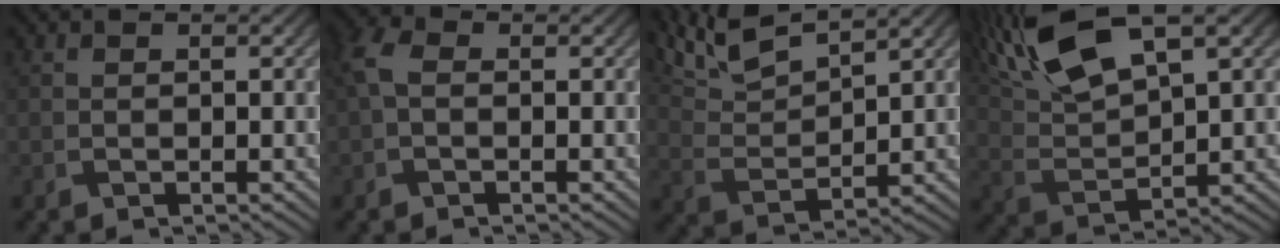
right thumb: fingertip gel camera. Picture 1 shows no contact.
{"total": 2.9, "force": [-0.2, 1.8, 2.3], "torque": [-0.059, 0.007, -0.015]}
{"total": 8.7, "force": [6.9, 2.0, 5.0], "torque": [-0.117, 0.014, 0.138]}
{"total": 12.4, "force": [7.6, 3.9, 8.9], "torque": [-0.209, 0.021, 0.148]}